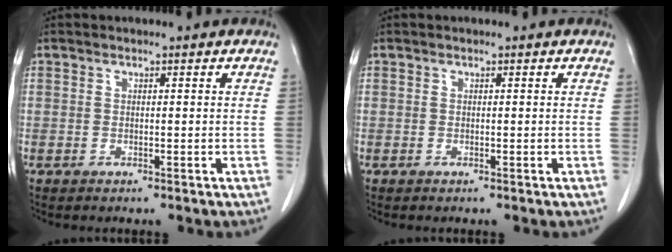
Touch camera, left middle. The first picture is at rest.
{"total": 0.0}